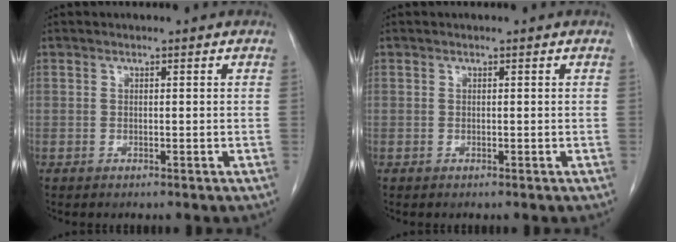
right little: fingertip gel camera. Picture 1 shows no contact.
{"total": 0.0}